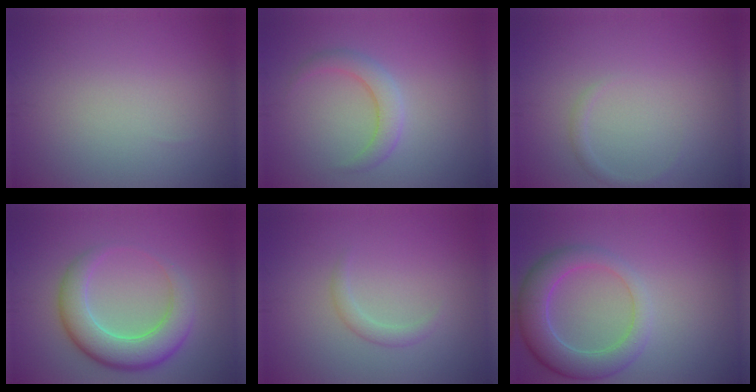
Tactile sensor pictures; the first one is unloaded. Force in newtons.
{"total": 2.4, "press": 2.4, "slide": 0.0}
{"total": 0.8, "press": 0.8, "slide": 0.0}
{"total": 6.3, "press": 6.2, "slide": 0.3}
{"total": 1.3, "press": 1.3, "slide": 0.1}
{"total": 5.3, "press": 5.3, "slide": 0.8}